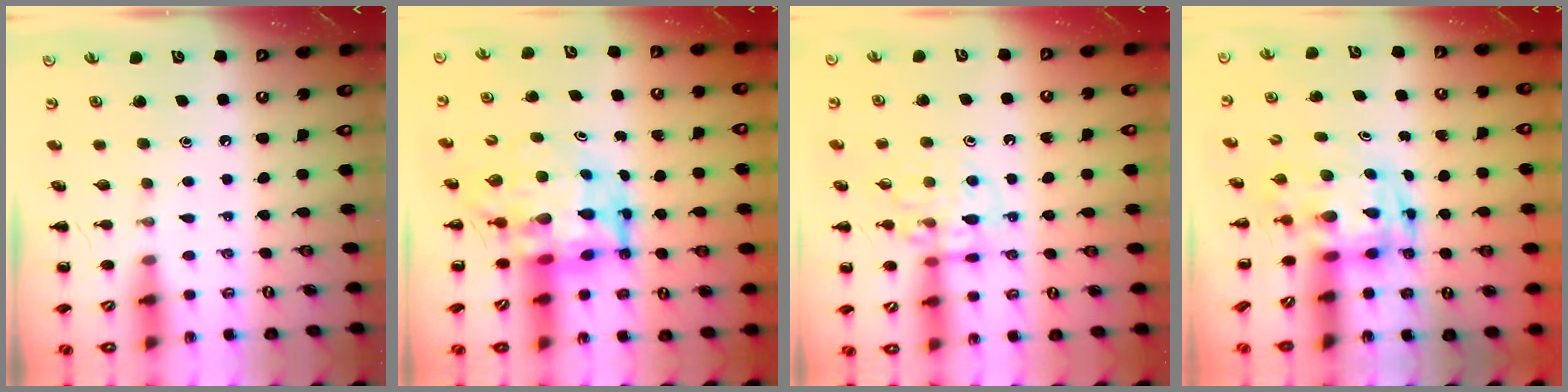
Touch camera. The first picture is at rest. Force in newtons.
{"total": 8.4, "press": 7.9, "slide": 2.6}
{"total": 11.2, "press": 11.1, "slide": 1.4}
{"total": 3.6, "press": 3.6, "slide": 0.7}